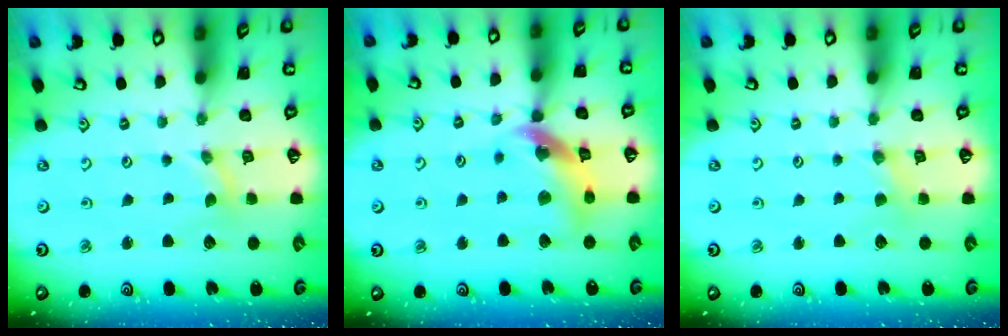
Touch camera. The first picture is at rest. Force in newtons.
{"total": 14.1, "press": 14.0, "slide": 1.7}
{"total": 2.3, "press": 2.3, "slide": 0.4}